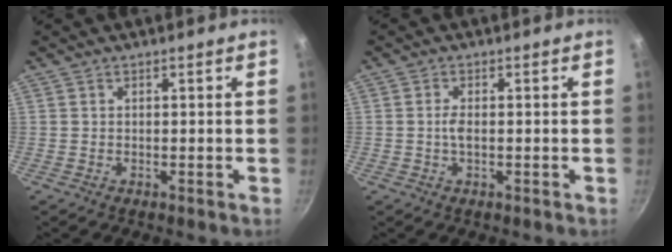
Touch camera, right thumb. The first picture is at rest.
{"total": 1.9, "force": [-0.2, 0.9, 1.7], "torque": [-0.035, 0.002, -0.003]}